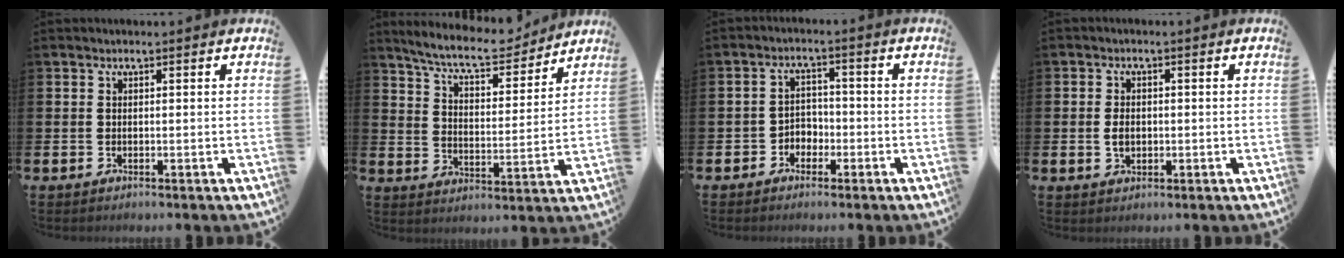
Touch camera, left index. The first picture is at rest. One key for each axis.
{"total": 8.4, "fx": 7.8, "fy": 1.4, "fz": 2.9, "tx": -0.076, "ty": -0.050, "tz": 0.134}
{"total": 2.8, "fx": -1.9, "fy": 2.0, "fz": 0.4, "tx": -0.016, "ty": 0.004, "tz": -0.045}
{"total": 2.5, "fx": 0.0, "fy": 1.7, "fz": 1.9, "tx": -0.022, "ty": 0.000, "tz": -0.004}